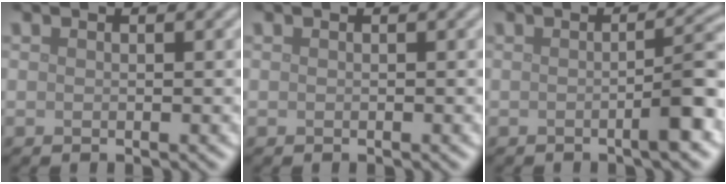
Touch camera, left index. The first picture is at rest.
{"total": 0.0}
{"total": 3.7, "force": [-0.8, 0.6, 3.6], "torque": [-0.044, 0.006, -0.018]}